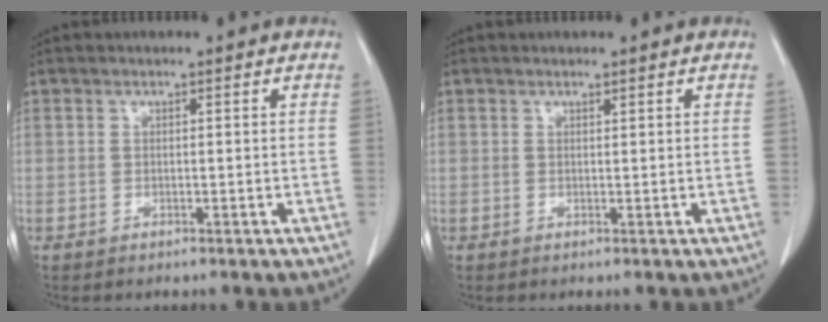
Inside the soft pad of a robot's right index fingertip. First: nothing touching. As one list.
[{"total": 0.0}]